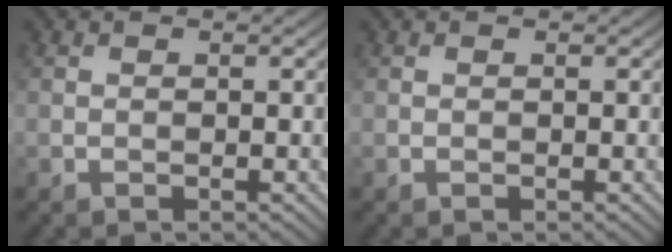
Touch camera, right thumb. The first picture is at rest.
{"total": 0.0}